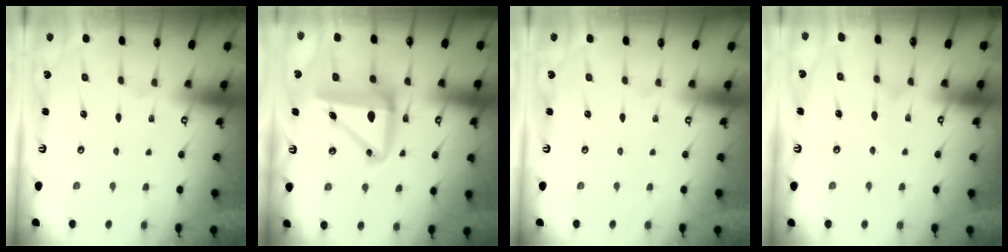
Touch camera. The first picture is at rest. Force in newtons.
{"total": 12.8, "press": 12.5, "slide": 2.8}
{"total": 0.0}
{"total": 5.4, "press": 5.4, "slide": 0.8}